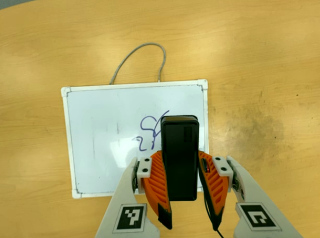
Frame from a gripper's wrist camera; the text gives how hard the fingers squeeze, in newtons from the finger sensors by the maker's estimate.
{"total": 7.8, "left": 6.0, "right": 9.5}